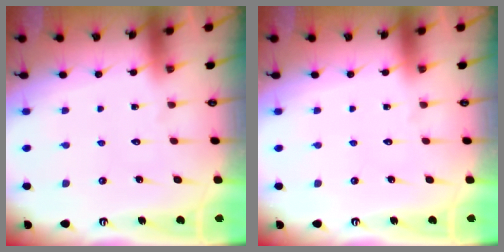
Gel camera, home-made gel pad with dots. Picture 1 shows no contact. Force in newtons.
{"total": 0.0}